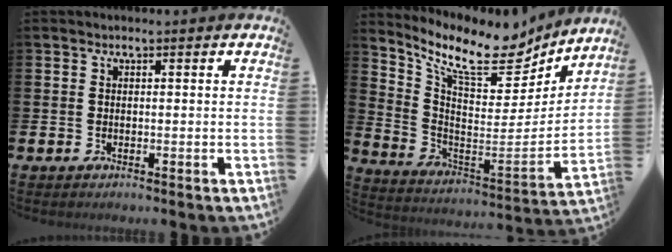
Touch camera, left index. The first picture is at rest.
{"total": 12.2, "force": [9.5, 4.6, 6.2], "torque": [-0.145, -0.064, 0.158]}